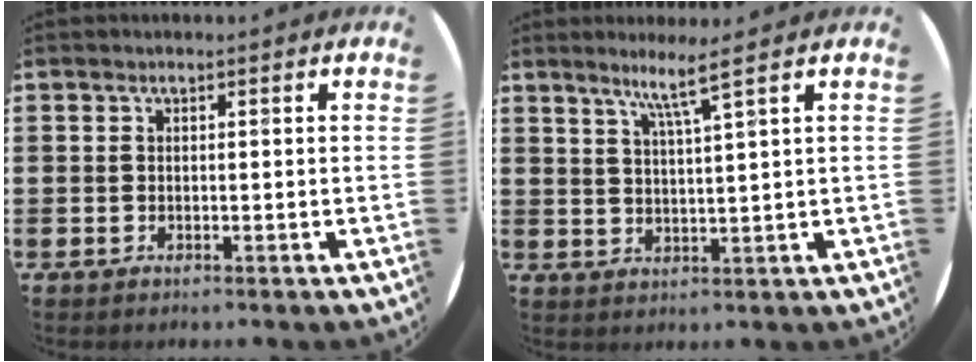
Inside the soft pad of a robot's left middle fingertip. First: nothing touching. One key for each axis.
{"total": 4.4, "fx": 3.3, "fy": -0.8, "fz": 2.8, "tx": -0.062, "ty": -0.004, "tz": 0.054}